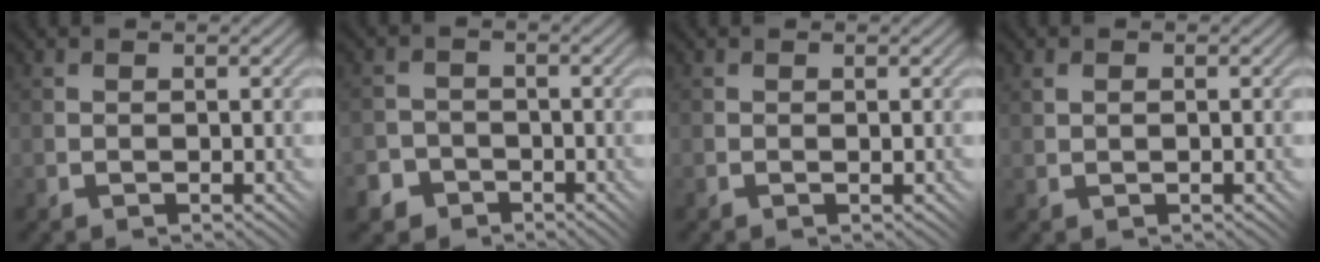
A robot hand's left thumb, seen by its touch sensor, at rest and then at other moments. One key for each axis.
{"total": 5.6, "fx": -3.8, "fy": 4.1, "fz": 0.5, "tx": -0.001, "ty": -0.008, "tz": -0.078}
{"total": 0.0}
{"total": 1.3, "fx": 0.3, "fy": 0.7, "fz": 1.0, "tx": -0.022, "ty": 0.008, "tz": 0.010}